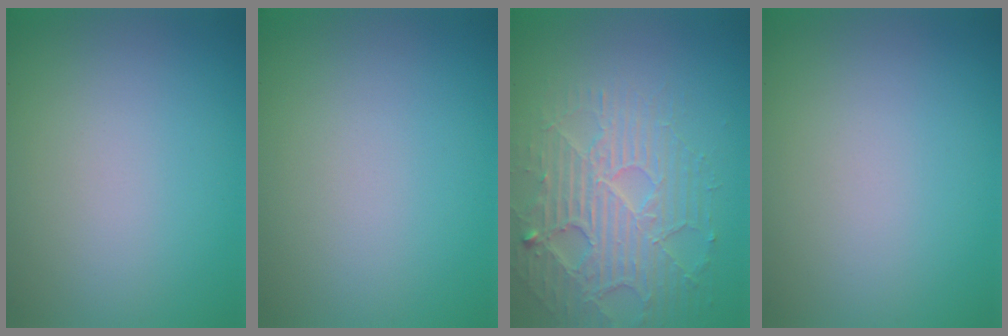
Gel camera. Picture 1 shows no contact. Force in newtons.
{"total": 0.0}
{"total": 5.3, "press": 4.4, "slide": 3.0}
{"total": 0.0}